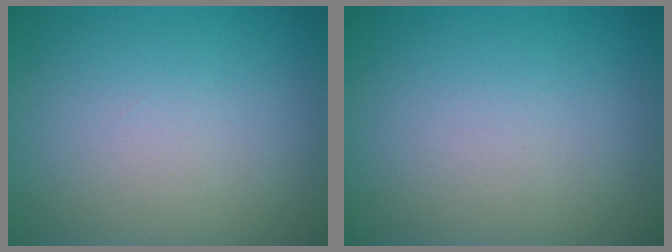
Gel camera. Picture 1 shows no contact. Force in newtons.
{"total": 0.0}